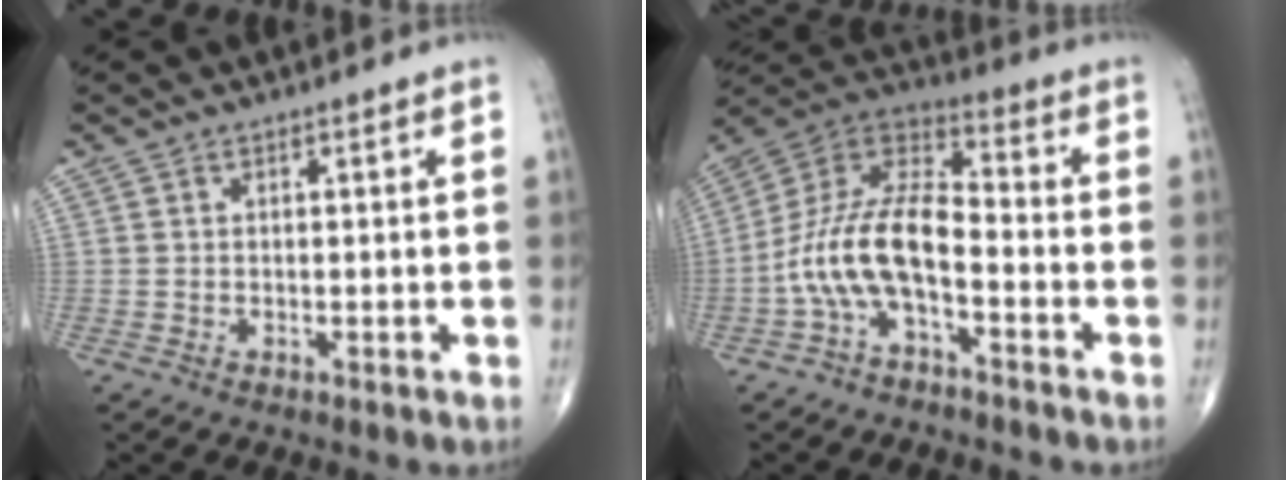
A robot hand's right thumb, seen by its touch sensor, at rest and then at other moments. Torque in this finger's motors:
{"motor_torque": [0.43, 0.28, 1.33, -0.52, 0.49]}